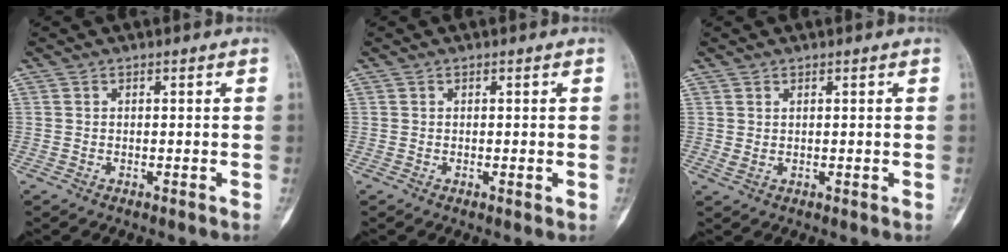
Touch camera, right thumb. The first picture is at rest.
{"total": 0.8, "force": [0.0, 0.4, 0.7], "torque": [-0.009, -0.002, 0.000]}
{"total": 1.0, "force": [0.5, 0.4, 0.8], "torque": [-0.018, 0.002, 0.015]}